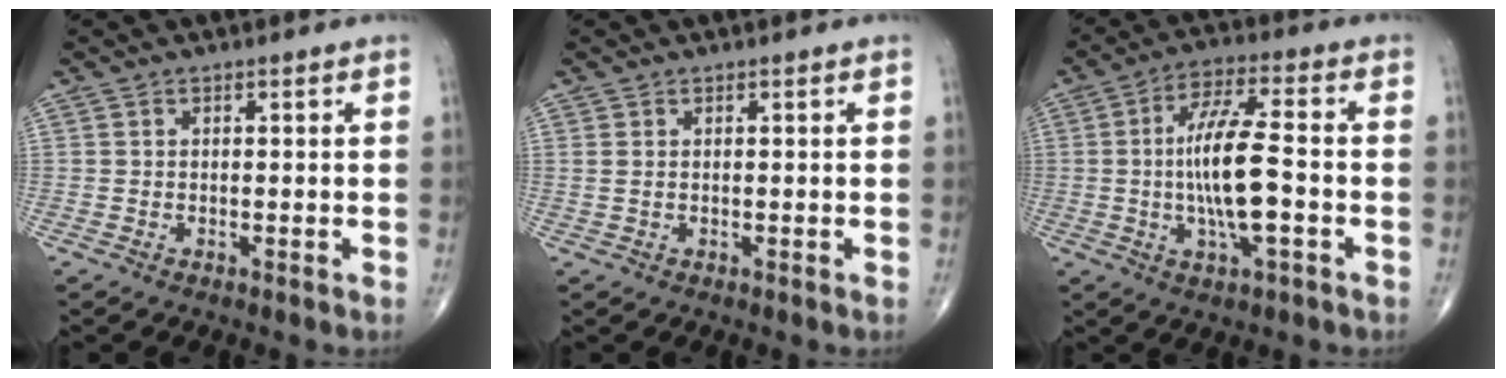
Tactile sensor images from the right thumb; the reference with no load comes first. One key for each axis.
{"total": 0.8, "fx": 0.3, "fy": 0.3, "fz": 0.7, "tx": -0.021, "ty": 0.008, "tz": 0.011}
{"total": 12.8, "fx": -1.4, "fy": 3.4, "fz": 12.2, "tx": -0.234, "ty": 0.017, "tz": -0.025}